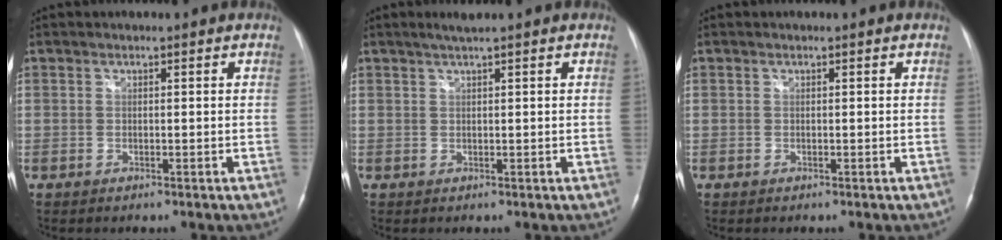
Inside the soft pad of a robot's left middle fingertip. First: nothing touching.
{"total": 1.9, "force": [1.4, -0.3, 1.3], "torque": [-0.030, 0.005, 0.027]}
{"total": 0.0}